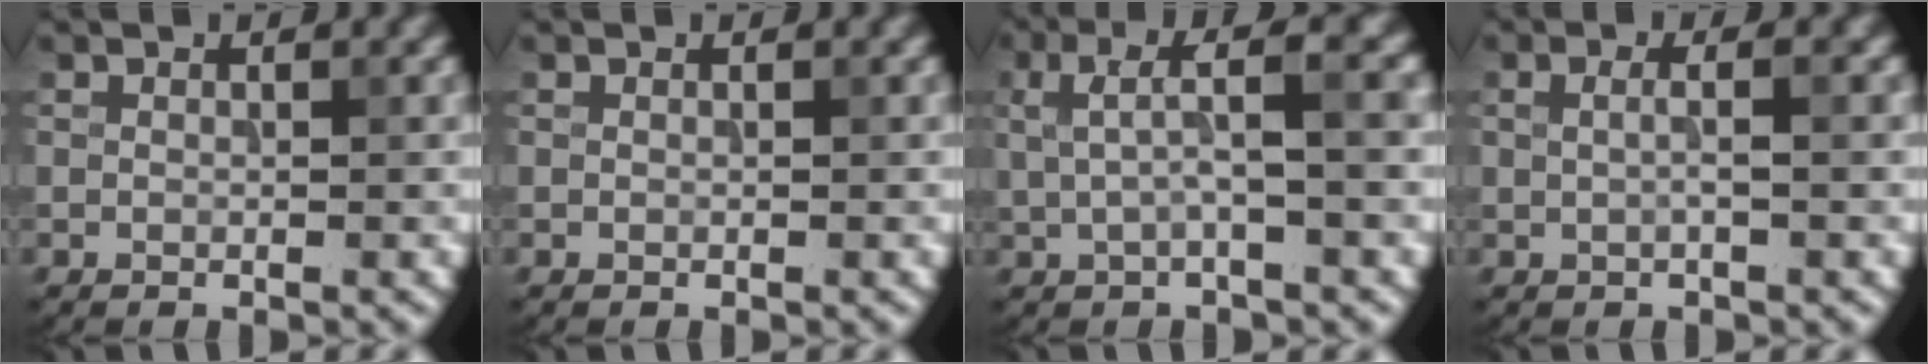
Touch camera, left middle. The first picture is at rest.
{"total": 0.0}
{"total": 3.9, "force": [0.7, 0.7, 3.8], "torque": [-0.072, 0.012, 0.012]}
{"total": 1.6, "force": [0.2, 0.4, 1.6], "torque": [-0.022, -0.006, 0.000]}